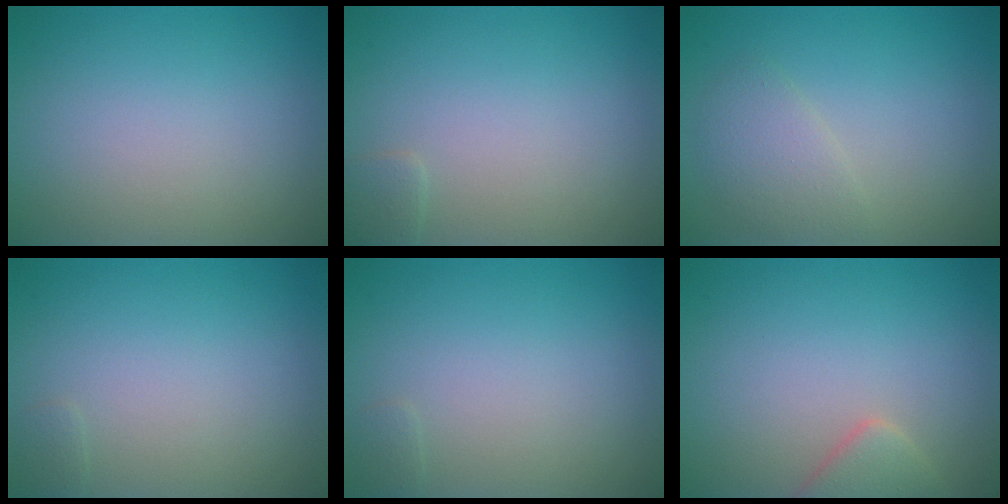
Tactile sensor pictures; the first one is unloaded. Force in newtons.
{"total": 0.8, "press": 0.8, "slide": 0.0}
{"total": 2.3, "press": 2.3, "slide": 0.1}
{"total": 0.5, "press": 0.5, "slide": 0.0}
{"total": 0.5, "press": 0.5, "slide": 0.0}
{"total": 2.3, "press": 2.3, "slide": 0.2}